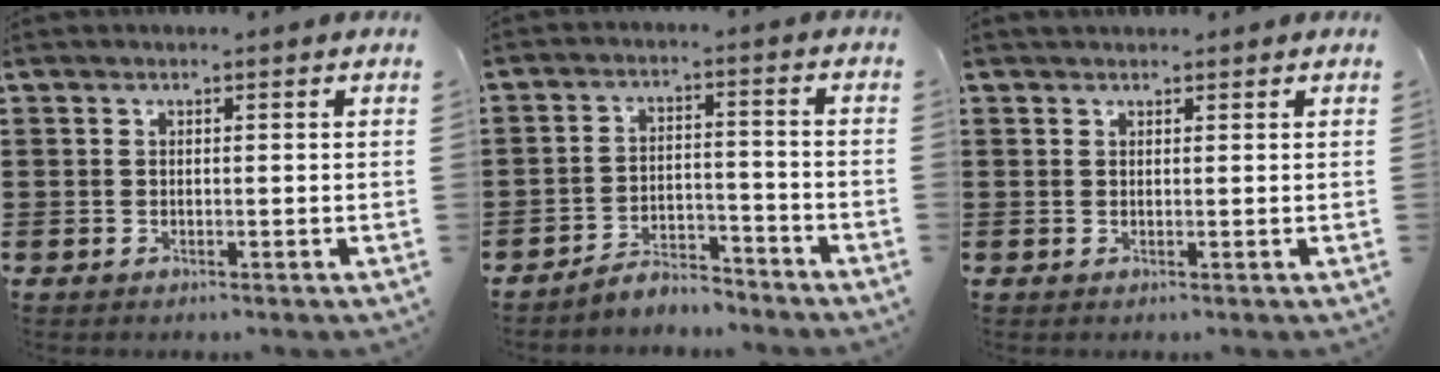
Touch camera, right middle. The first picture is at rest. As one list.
[{"total": 4.7, "force": [-4.7, 0.7, 0.2], "torque": [-0.007, 0.009, -0.097]}, {"total": 0.9, "force": [0.8, 0.3, 0.1], "torque": [-0.004, -0.002, 0.016]}]